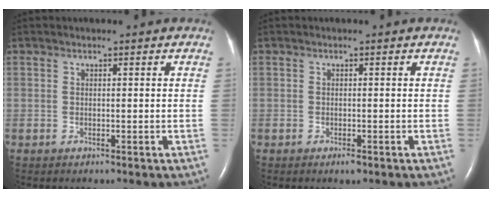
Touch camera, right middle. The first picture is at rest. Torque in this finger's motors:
{"motor_torque": [0.16, -0.09, 0.04, 0.03]}